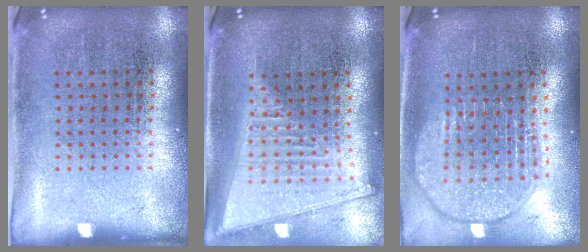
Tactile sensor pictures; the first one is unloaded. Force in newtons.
{"total": 2.1, "press": 1.8, "slide": 1.2}
{"total": 1.8, "press": 1.5, "slide": 1.0}